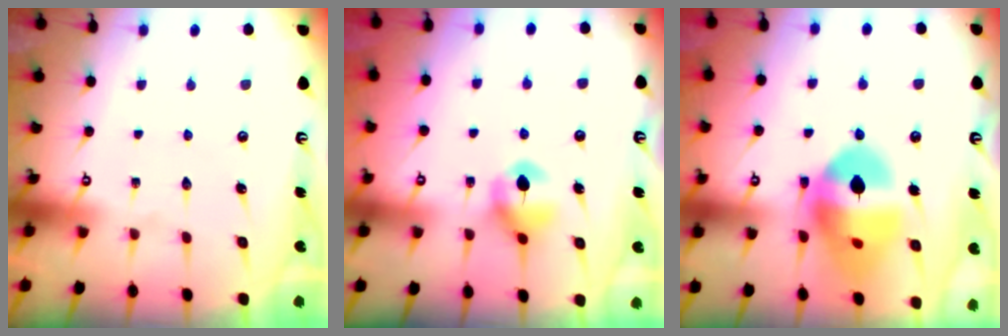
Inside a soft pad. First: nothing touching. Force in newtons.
{"total": 6.4, "press": 6.3, "slide": 0.8}
{"total": 16.3, "press": 16.2, "slide": 1.9}